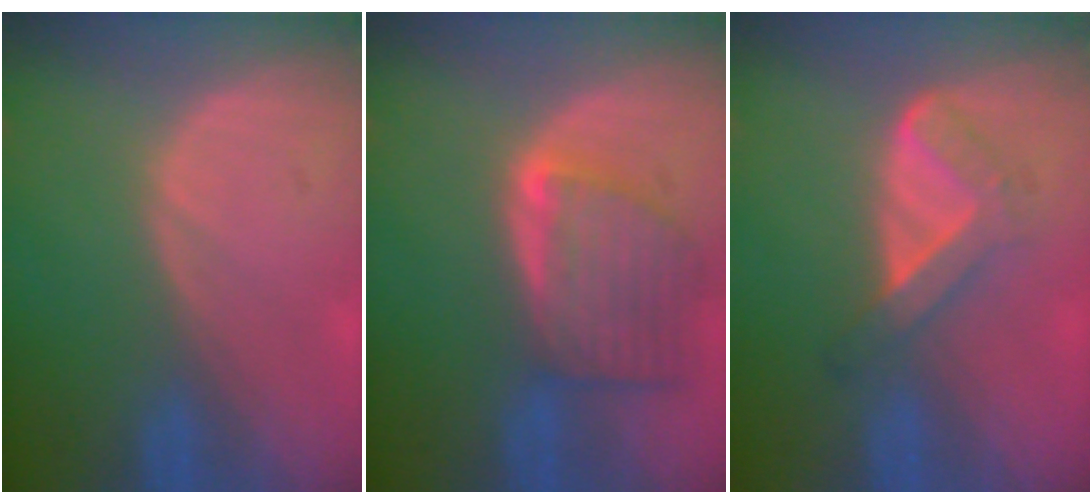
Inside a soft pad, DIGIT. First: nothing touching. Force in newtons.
{"total": 8.1, "press": 7.3, "slide": 3.5}
{"total": 5.6, "press": 4.7, "slide": 3.0}